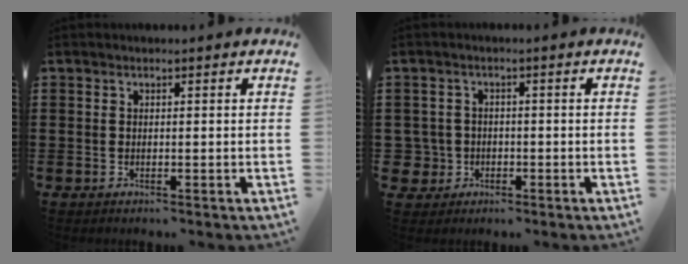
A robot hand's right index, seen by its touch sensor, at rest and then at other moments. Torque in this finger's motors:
{"motor_torque": [0.19, 0.19, 0.45, 0.05]}